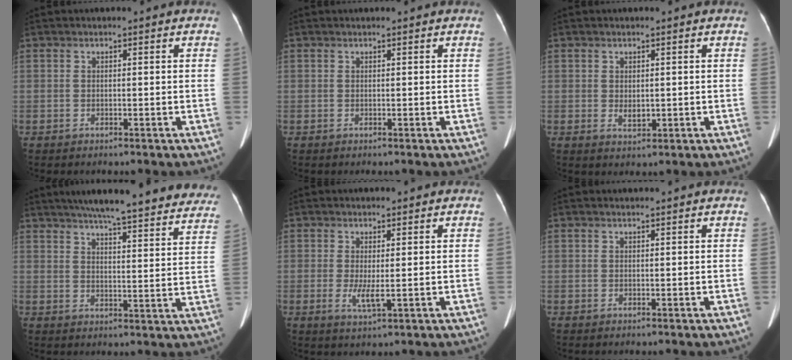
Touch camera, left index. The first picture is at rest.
{"total": 0.7, "force": [0.6, 0.0, 0.3], "torque": [-0.009, 0.012, 0.010]}
{"total": 1.7, "force": [-0.1, 1.1, 1.4], "torque": [-0.030, -0.007, 0.004]}
{"total": 28.4, "force": [25.1, 3.7, 12.9], "torque": [-0.187, -0.045, 0.296]}
{"total": 2.7, "force": [-0.2, 0.5, 2.7], "torque": [-0.057, -0.011, 0.002]}
{"total": 1.4, "force": [1.4, -0.1, 0.3], "torque": [-0.009, 0.012, 0.022]}